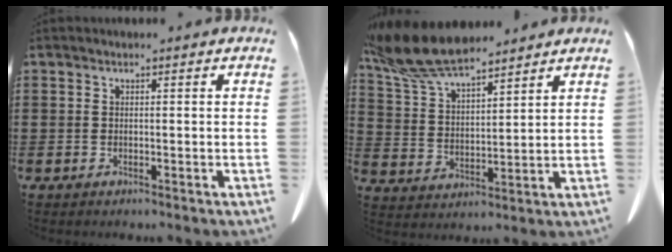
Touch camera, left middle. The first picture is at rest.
{"total": 10.6, "force": [9.1, 2.5, 5.0], "torque": [-0.128, -0.029, 0.169]}